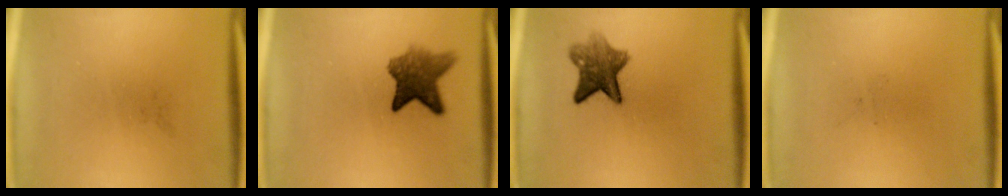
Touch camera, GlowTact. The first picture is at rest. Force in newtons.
{"total": 7.0}
{"total": 6.4}
{"total": 0.0}